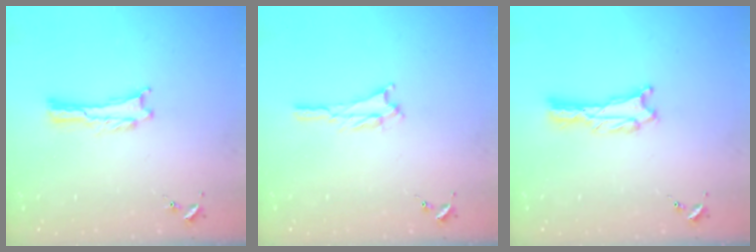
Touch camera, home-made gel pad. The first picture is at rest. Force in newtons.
{"total": 1.5, "press": 1.5, "slide": 0.3}
{"total": 0.7, "press": 0.7, "slide": 0.1}